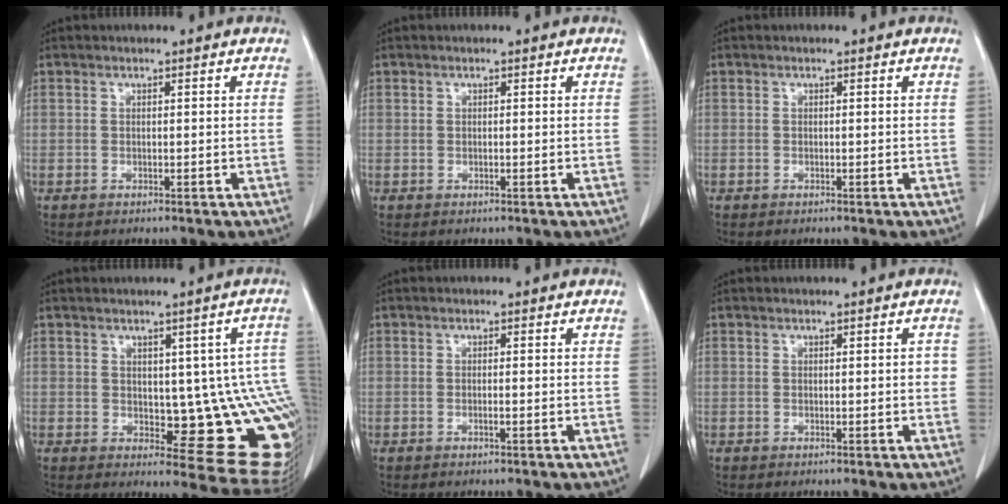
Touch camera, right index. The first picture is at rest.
{"total": 0.0}
{"total": 0.0}
{"total": 13.1, "force": [-0.4, 5.0, 12.1], "torque": [-0.098, 0.010, 0.008]}
{"total": 0.7, "force": [-0.3, 0.0, 0.6], "torque": [-0.014, 0.000, -0.005]}
{"total": 1.0, "force": [0.1, 0.4, 0.9], "torque": [-0.007, 0.002, 0.001]}